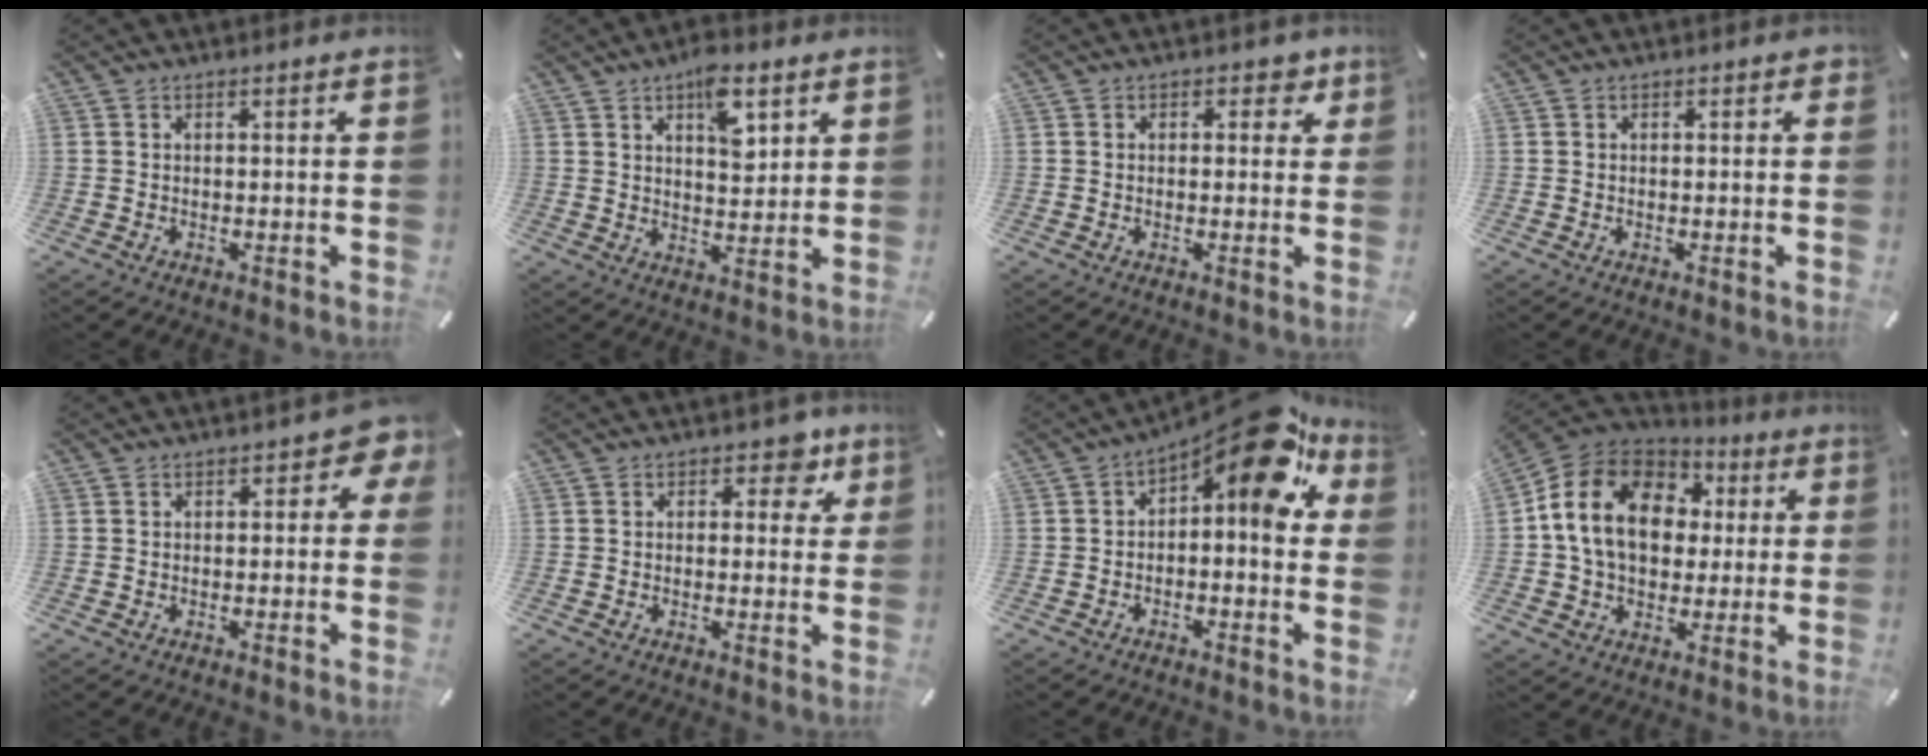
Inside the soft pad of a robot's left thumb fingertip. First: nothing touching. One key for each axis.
{"total": 8.8, "fx": 4.8, "fy": 4.4, "fz": 5.9, "tx": -0.071, "ty": -0.026, "tz": 0.077}
{"total": 3.3, "fx": 0.8, "fy": 2.3, "fz": 2.2, "tx": -0.015, "ty": -0.002, "tz": 0.004}
{"total": 0.7, "fx": -0.1, "fy": 0.4, "fz": 0.6, "tx": -0.010, "ty": 0.001, "tz": -0.003}
{"total": 4.4, "fx": 0.8, "fy": 2.5, "fz": 3.6, "tx": -0.045, "ty": 0.004, "tz": 0.010}
{"total": 6.2, "fx": 2.9, "fy": 3.7, "fz": 3.9, "tx": -0.032, "ty": -0.011, "tz": 0.040}
{"total": 12.7, "fx": 6.9, "fy": 4.4, "fz": 9.7, "tx": -0.140, "ty": -0.063, "tz": 0.111}
{"total": 16.1, "fx": 1.9, "fy": 13.0, "fz": 9.2, "tx": -0.207, "ty": 0.009, "tz": 0.036}